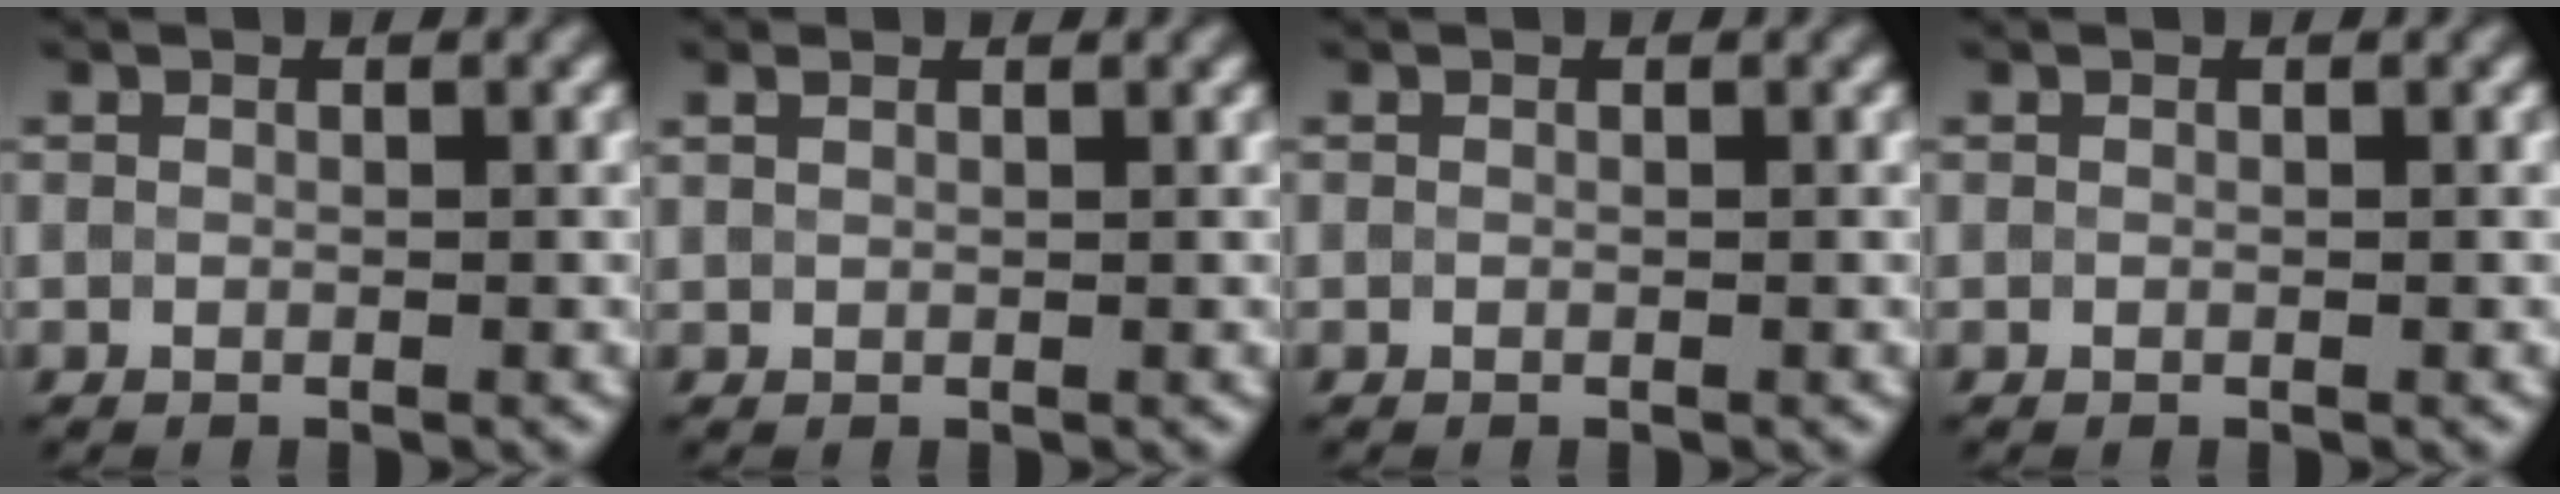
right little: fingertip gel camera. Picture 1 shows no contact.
{"total": 1.4, "force": [1.0, 0.6, 0.7], "torque": [-0.020, 0.003, 0.019]}
{"total": 0.0}
{"total": 0.0}